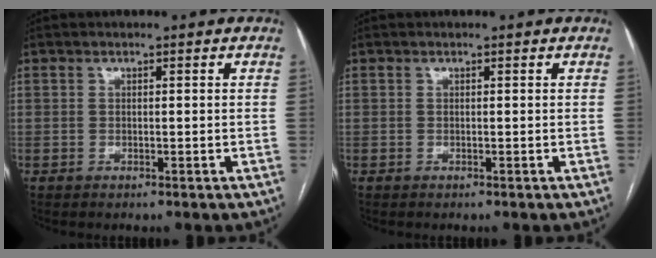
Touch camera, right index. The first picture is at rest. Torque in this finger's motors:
{"motor_torque": [0.00, 0.00, 0.00, 0.00]}